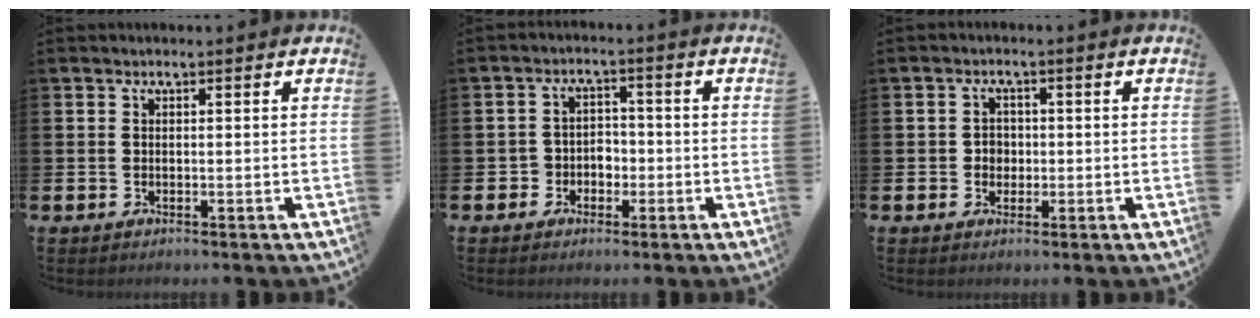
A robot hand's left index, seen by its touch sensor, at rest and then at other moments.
{"total": 3.1, "force": [-1.5, 2.7, 0.4], "torque": [-0.019, 0.007, -0.037]}
{"total": 2.2, "force": [-0.1, 2.0, 0.8], "torque": [-0.003, 0.001, -0.009]}